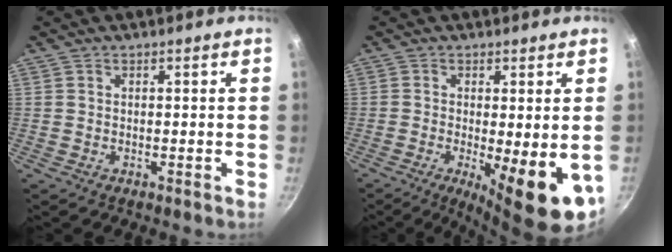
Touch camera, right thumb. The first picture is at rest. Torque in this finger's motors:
{"motor_torque": [-0.21, 0.71, 1.14, -1.12, 0.36]}